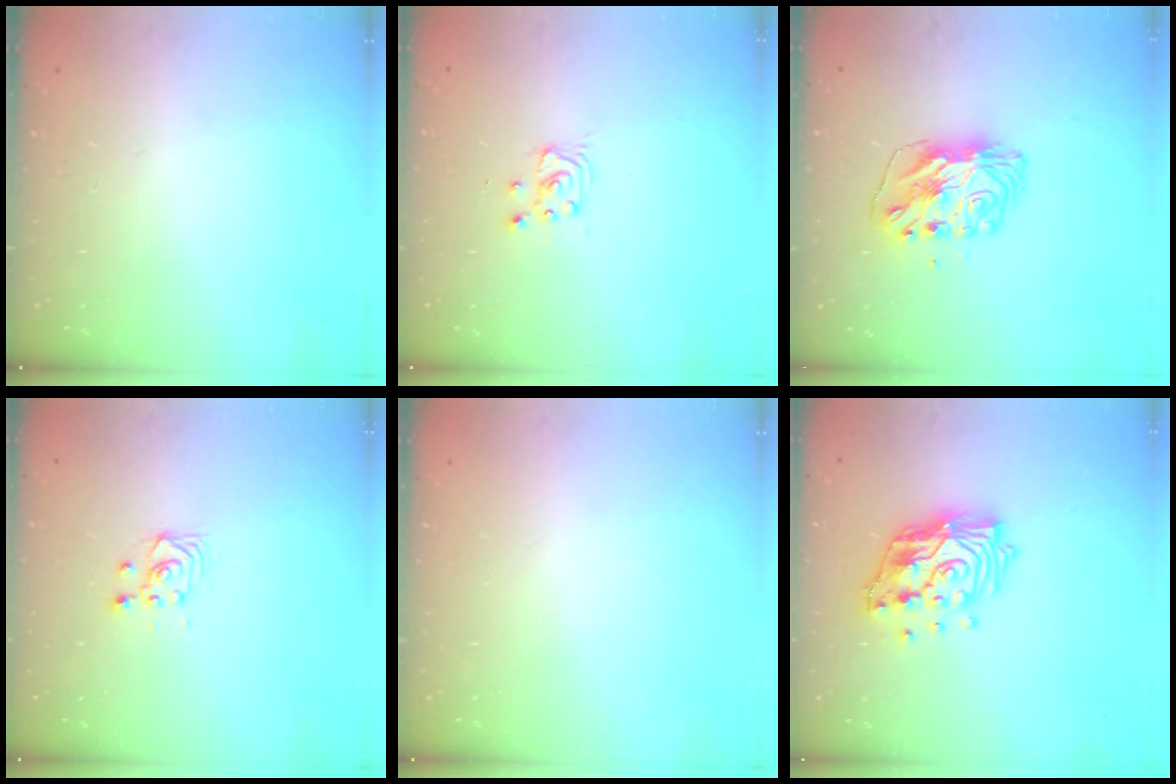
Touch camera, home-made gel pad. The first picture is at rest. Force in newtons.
{"total": 2.9, "press": 2.9, "slide": 0.4}
{"total": 8.4, "press": 8.4, "slide": 0.8}
{"total": 2.9, "press": 2.9, "slide": 0.6}
{"total": 0.0}
{"total": 17.3, "press": 17.1, "slide": 2.1}